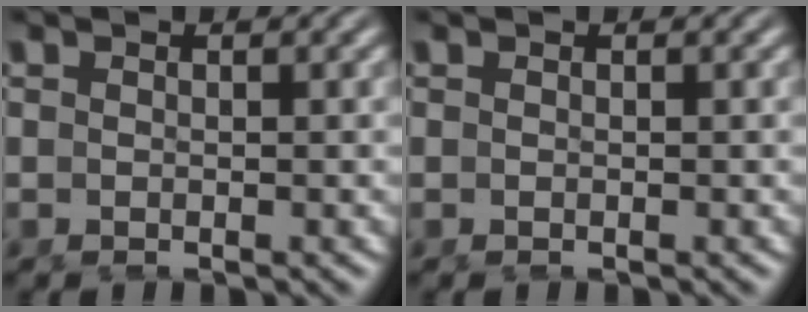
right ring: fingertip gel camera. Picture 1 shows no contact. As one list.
[{"total": 0.0}]